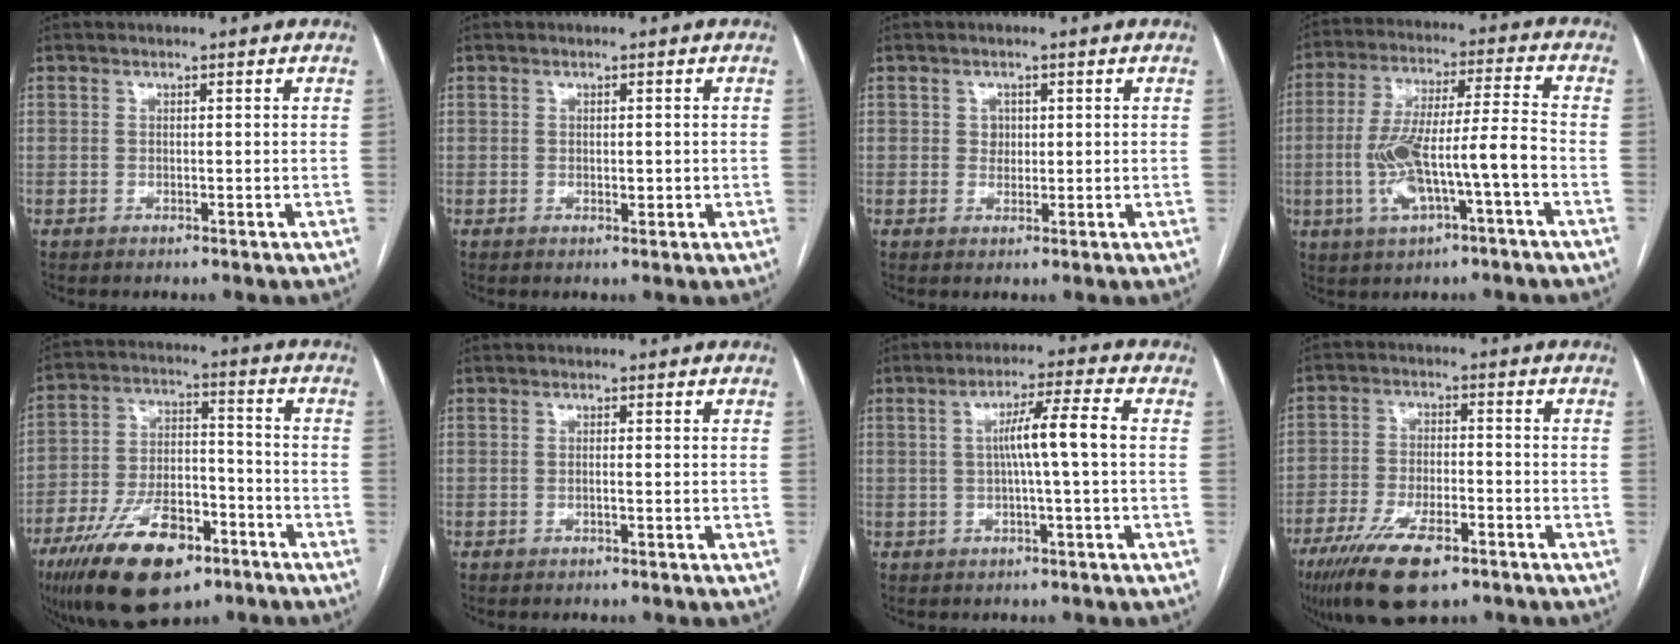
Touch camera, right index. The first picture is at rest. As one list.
[{"total": 1.4, "force": [-0.1, 0.6, 1.2], "torque": [-0.019, -0.002, 0.001]}, {"total": 1.7, "force": [0.4, 1.5, 0.7], "torque": [-0.008, 0.000, 0.006]}, {"total": 12.9, "force": [-3.8, 1.5, 12.2], "torque": [-0.237, 0.017, -0.063]}, {"total": 17.6, "force": [-10.8, 7.6, 11.6], "torque": [-0.225, 0.000, -0.184]}, {"total": 0.9, "force": [-0.2, 0.0, 0.8], "torque": [-0.018, 0.000, -0.003]}, {"total": 6.8, "force": [0.2, -0.6, 6.8], "torque": [-0.117, 0.014, 0.005]}, {"total": 12.2, "force": [-7.7, 4.4, 8.5], "torque": [-0.158, -0.013, -0.131]}]